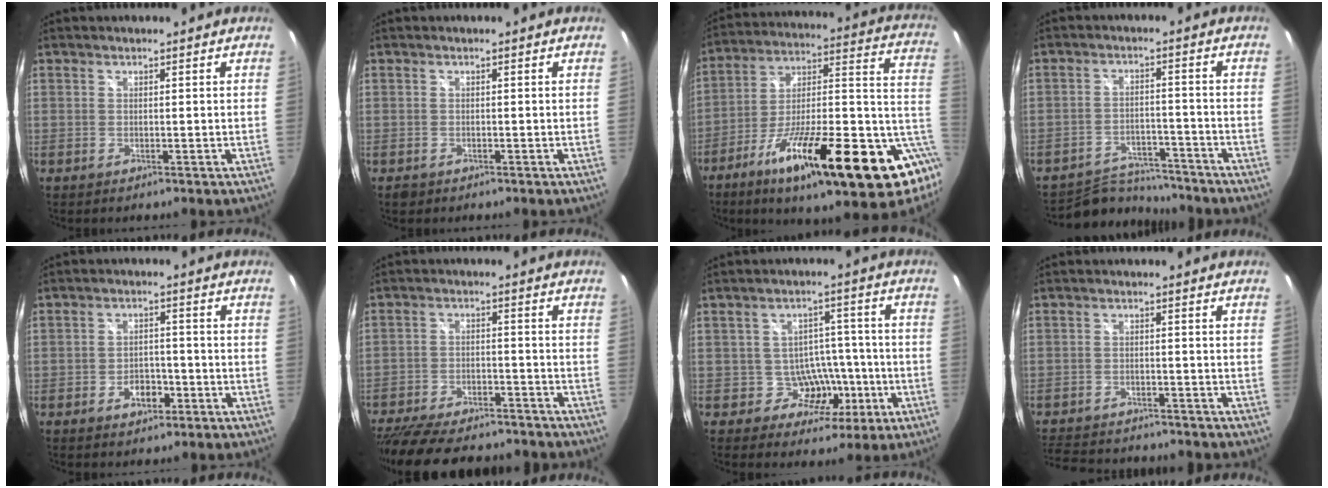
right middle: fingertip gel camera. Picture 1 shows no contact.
{"total": 1.4, "force": [-0.8, 1.0, 0.5], "torque": [-0.012, -0.003, -0.013]}
{"total": 28.1, "force": [-8.1, 6.4, 26.2], "torque": [-0.361, -0.009, -0.127]}
{"total": 9.1, "force": [-8.7, 2.3, 1.3], "torque": [-0.041, 0.011, -0.130]}
{"total": 3.9, "force": [-2.0, 2.7, 2.1], "torque": [-0.042, 0.007, -0.024]}
{"total": 20.2, "force": [-17.0, 6.2, 9.0], "torque": [-0.191, -0.024, -0.246]}
{"total": 6.7, "force": [-2.3, 6.0, 2.0], "torque": [-0.035, 0.029, -0.020]}
{"total": 12.1, "force": [-10.6, 3.9, 4.3], "torque": [-0.110, -0.005, -0.162]}